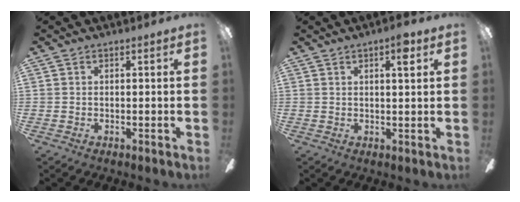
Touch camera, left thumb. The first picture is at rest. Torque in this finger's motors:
{"motor_torque": [0.02, -0.17, -0.05, -0.08, 0.01]}